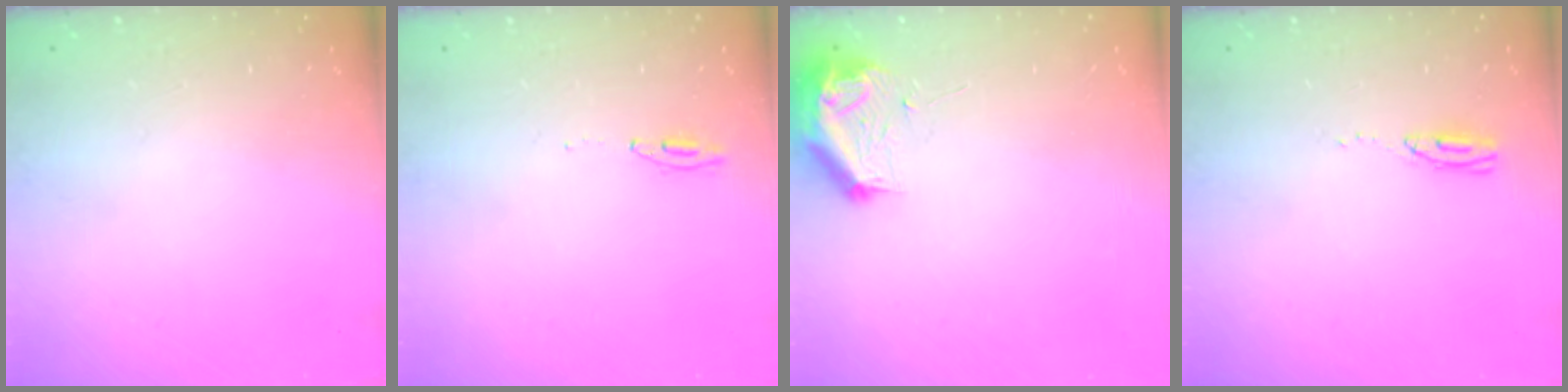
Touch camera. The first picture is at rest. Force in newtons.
{"total": 4.3, "press": 4.1, "slide": 1.3}
{"total": 9.0, "press": 8.9, "slide": 1.1}
{"total": 3.6, "press": 3.3, "slide": 1.5}